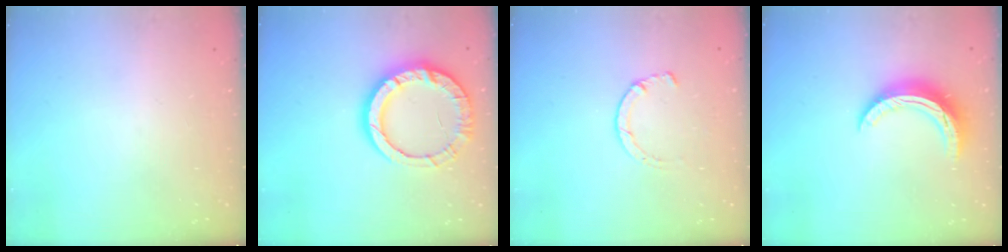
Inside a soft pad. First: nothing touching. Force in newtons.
{"total": 14.3, "press": 14.2, "slide": 1.7}
{"total": 1.5, "press": 1.5, "slide": 0.3}
{"total": 10.8, "press": 10.8, "slide": 0.5}